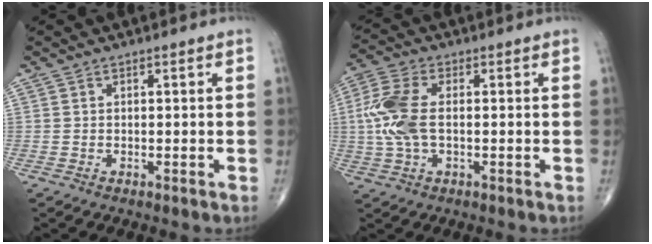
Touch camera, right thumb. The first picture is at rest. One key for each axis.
{"total": 9.5, "fx": 0.1, "fy": 4.9, "fz": 8.1, "tx": -0.203, "ty": 0.014, "tz": 0.001}